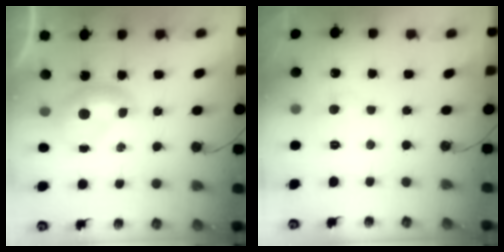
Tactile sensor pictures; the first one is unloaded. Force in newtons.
{"total": 1.3, "press": 1.1, "slide": 0.6}